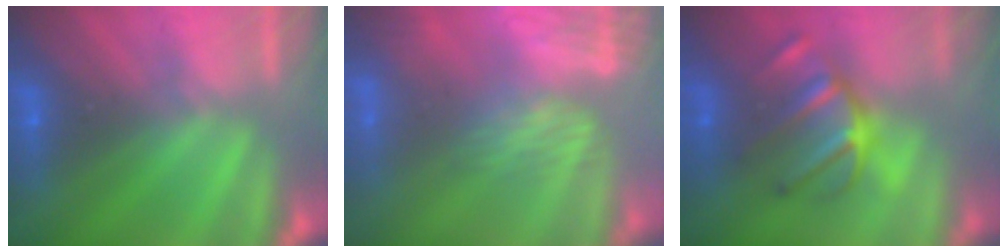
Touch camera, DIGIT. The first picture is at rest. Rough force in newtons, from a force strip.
{"total": 3.6}
{"total": 2.8}